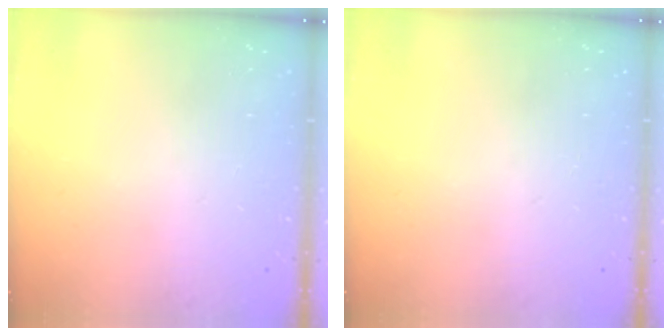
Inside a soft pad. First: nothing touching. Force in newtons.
{"total": 0.0}